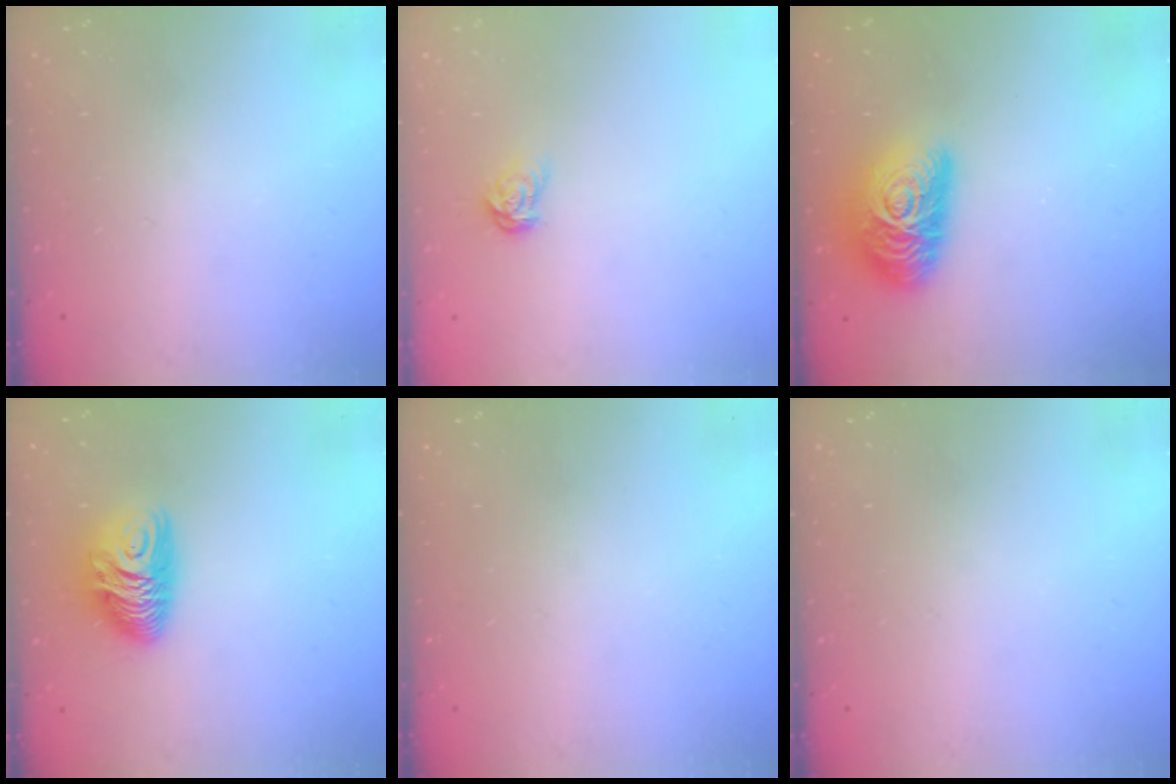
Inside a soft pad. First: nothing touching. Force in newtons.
{"total": 4.8, "press": 4.7, "slide": 0.5}
{"total": 17.2, "press": 17.2, "slide": 0.7}
{"total": 9.8, "press": 9.8, "slide": 0.4}
{"total": 0.0}
{"total": 0.0}